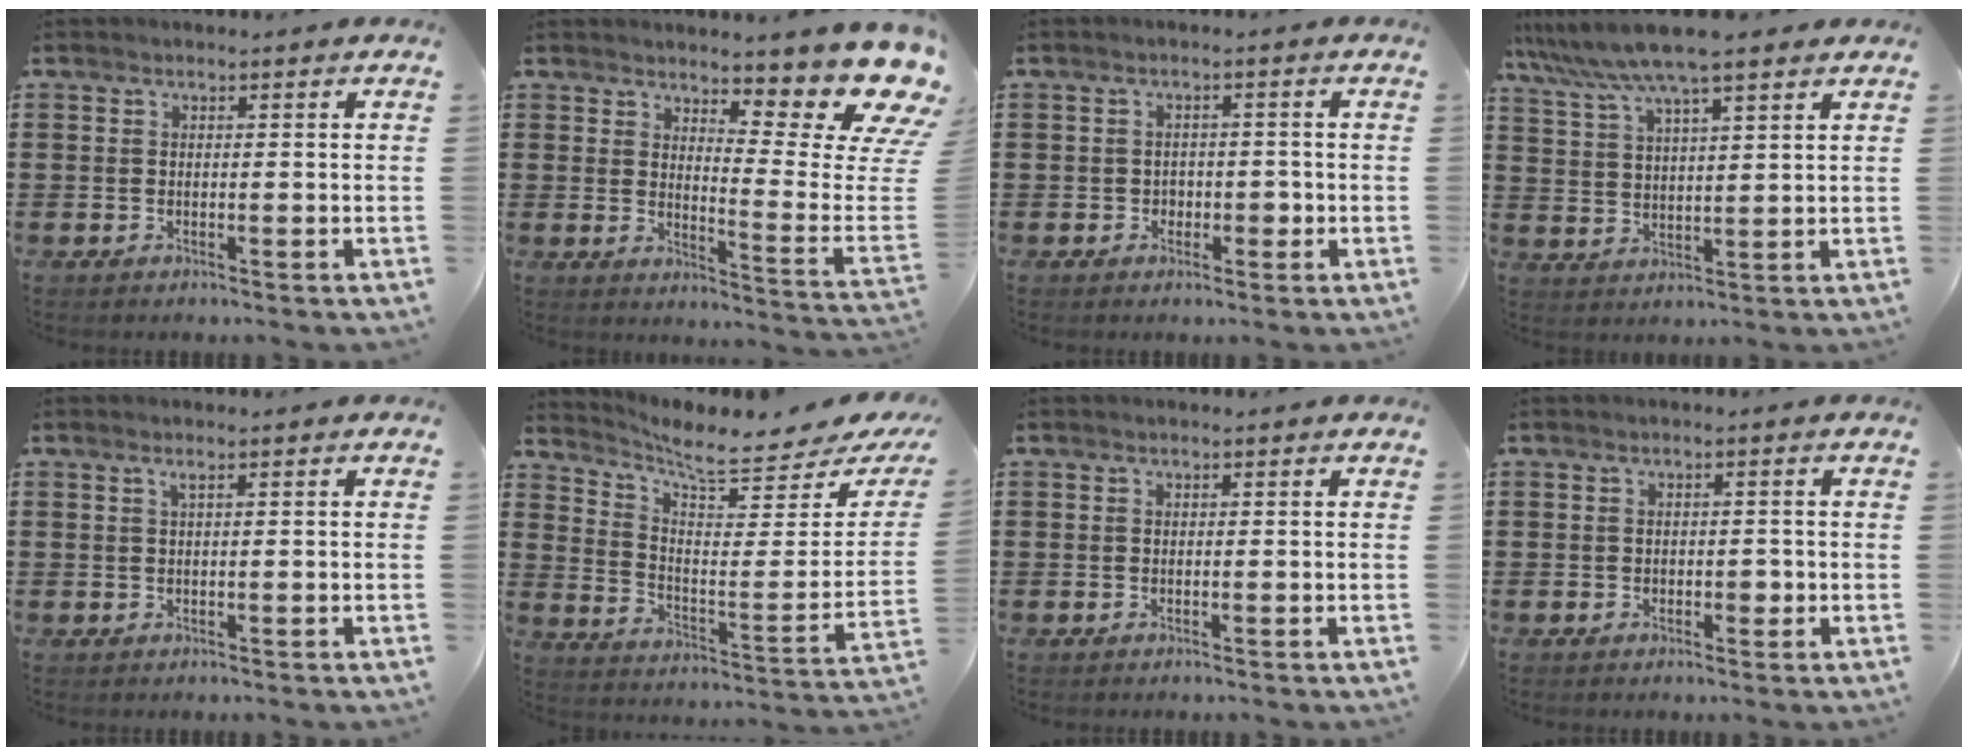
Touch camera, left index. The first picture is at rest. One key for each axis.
{"total": 11.8, "fx": 8.4, "fy": 3.0, "fz": 7.7, "tx": -0.104, "ty": -0.079, "tz": 0.144}
{"total": 1.9, "fx": -0.8, "fy": 1.6, "fz": 0.6, "tx": -0.019, "ty": 0.003, "tz": -0.022}
{"total": 8.2, "fx": 6.8, "fy": 0.6, "fz": 4.6, "tx": -0.111, "ty": -0.022, "tz": 0.118}
{"total": 0.9, "fx": 0.4, "fy": 0.0, "fz": 0.8, "tx": -0.015, "ty": -0.001, "tz": 0.008}
{"total": 6.2, "fx": 5.6, "fy": 0.5, "fz": 2.7, "tx": -0.075, "ty": -0.055, "tz": 0.089}
{"total": 0.0}
{"total": 1.3, "fx": -0.2, "fy": 1.0, "fz": 0.9, "tx": -0.017, "ty": 0.002, "tz": -0.005}